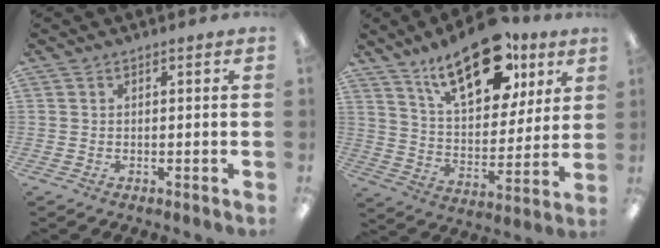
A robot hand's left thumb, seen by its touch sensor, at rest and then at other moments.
{"total": 21.7, "force": [13.4, 10.6, 13.5], "torque": [-0.198, -0.061, 0.227]}